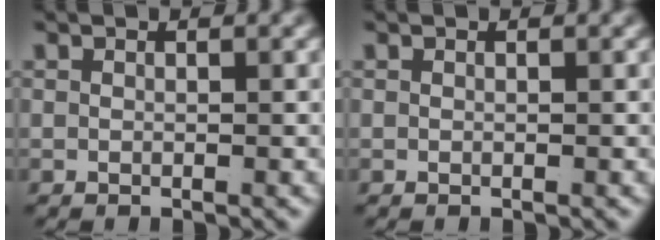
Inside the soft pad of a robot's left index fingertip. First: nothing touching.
{"total": 0.0}